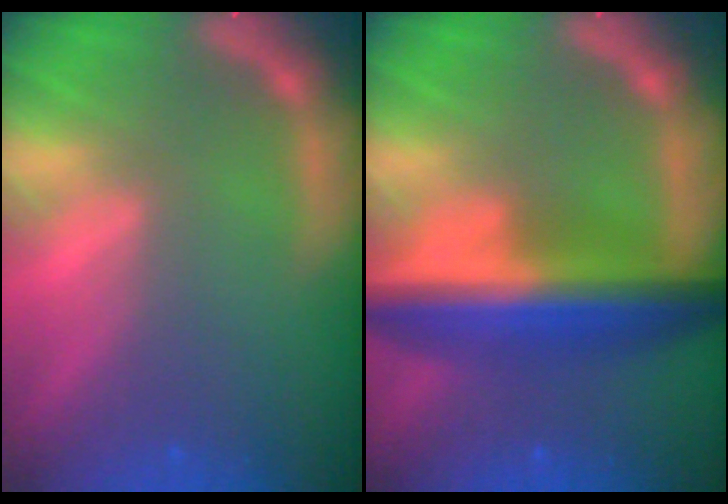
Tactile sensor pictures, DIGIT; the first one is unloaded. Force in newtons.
{"total": 9.5}